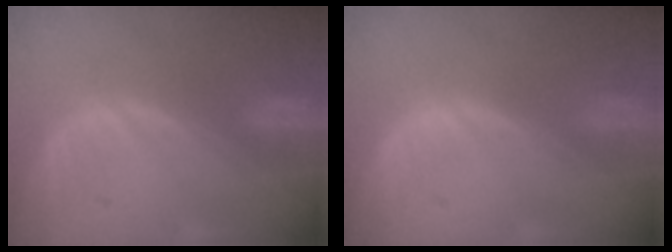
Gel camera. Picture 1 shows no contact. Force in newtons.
{"total": 0.0}